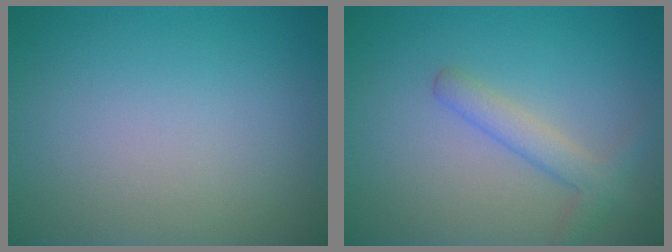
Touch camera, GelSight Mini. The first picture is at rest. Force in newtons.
{"total": 2.5, "press": 2.5, "slide": 0.2}